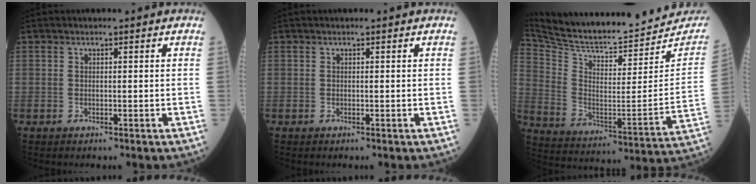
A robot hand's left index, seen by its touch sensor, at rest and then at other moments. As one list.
[{"total": 0.0}, {"total": 24.2, "force": [23.1, 3.2, 6.5], "torque": [-0.123, -0.080, 0.337]}]